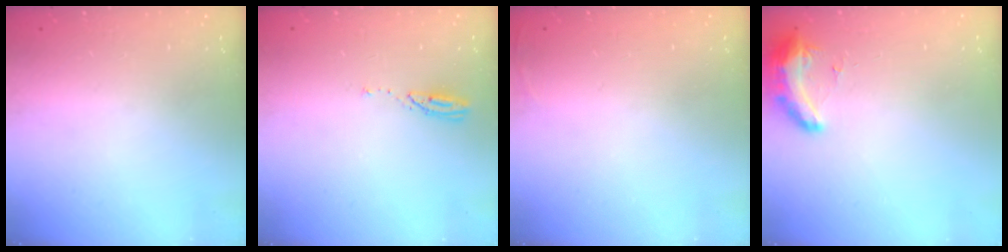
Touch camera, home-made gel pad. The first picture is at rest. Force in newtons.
{"total": 3.0, "press": 2.9, "slide": 0.3}
{"total": 2.7, "press": 2.6, "slide": 1.0}
{"total": 16.9, "press": 11.4, "slide": 12.5}